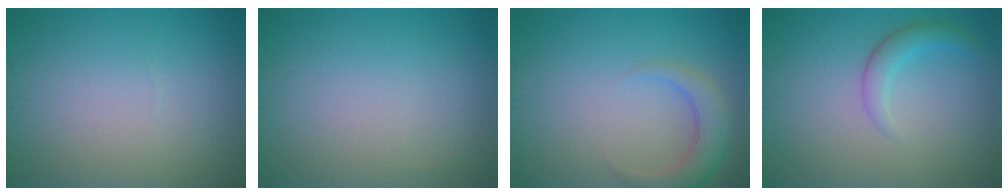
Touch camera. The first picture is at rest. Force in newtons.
{"total": 0.0}
{"total": 3.3, "press": 3.2, "slide": 0.4}
{"total": 2.2, "press": 2.2, "slide": 0.0}